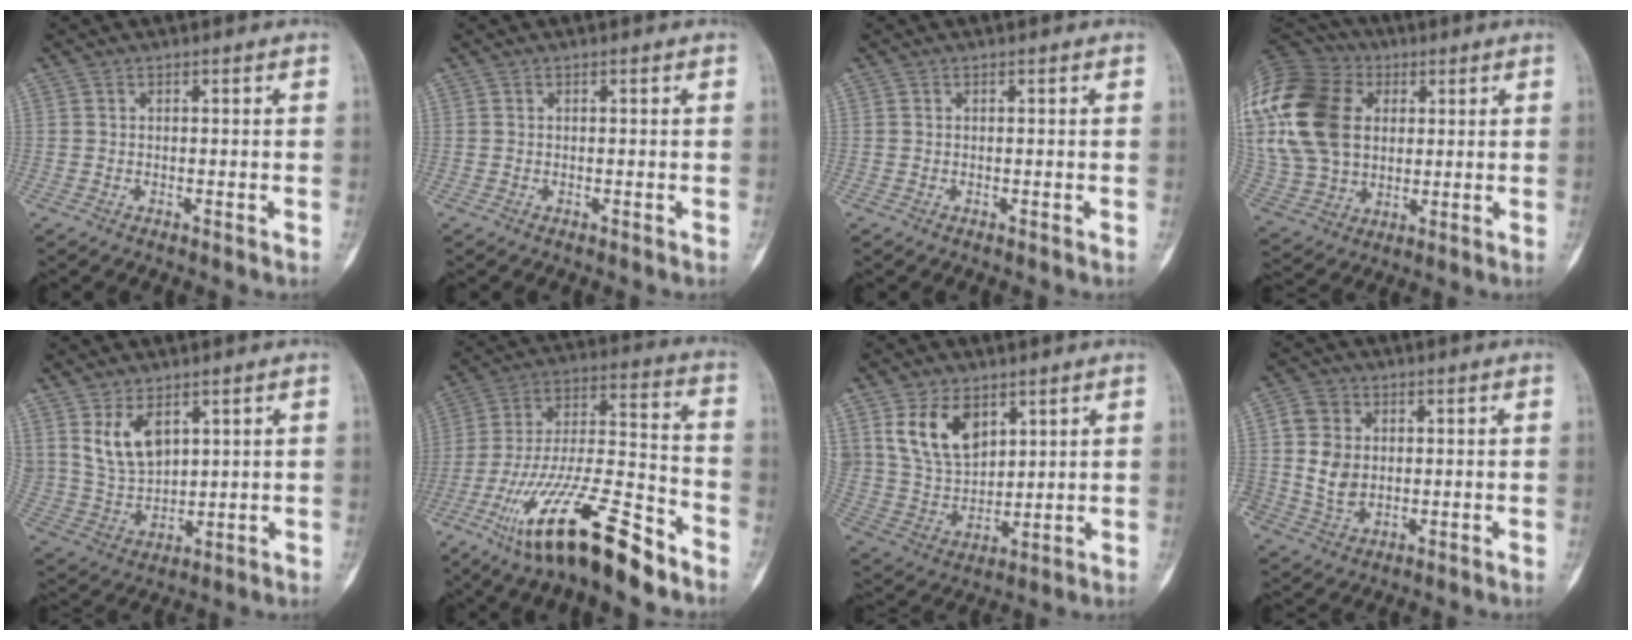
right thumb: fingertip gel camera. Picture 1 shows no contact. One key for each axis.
{"total": 0.0}
{"total": 0.0}
{"total": 29.9, "fx": 6.4, "fy": 22.0, "fz": 19.3, "tx": -0.441, "ty": 0.043, "tz": 0.131}
{"total": 9.4, "fx": 4.5, "fy": 5.6, "fz": 6.1, "tx": -0.100, "ty": -0.023, "tz": 0.108}
{"total": 23.5, "fx": -14.8, "fy": 6.1, "fz": 17.2, "tx": -0.332, "ty": 0.063, "tz": -0.260}
{"total": 12.8, "fx": 6.3, "fy": 8.2, "fz": 7.6, "tx": -0.119, "ty": -0.028, "tz": 0.141}
{"total": 7.9, "fx": 0.7, "fy": 6.5, "fz": 4.5, "tx": -0.063, "ty": -0.002, "tz": 0.017}